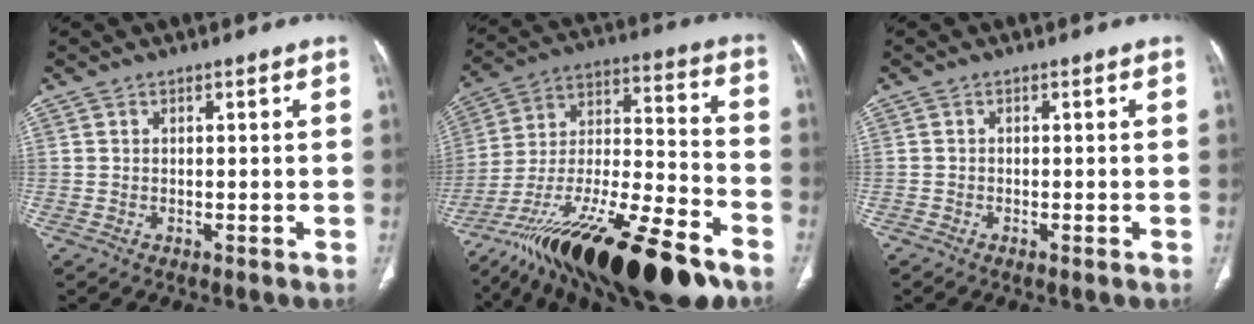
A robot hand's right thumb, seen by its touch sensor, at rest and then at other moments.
{"total": 31.9, "force": [-20.4, 9.6, 22.5], "torque": [-0.357, 0.049, -0.345]}
{"total": 0.7, "force": [-0.4, 0.2, 0.5], "torque": [-0.014, -0.002, -0.010]}